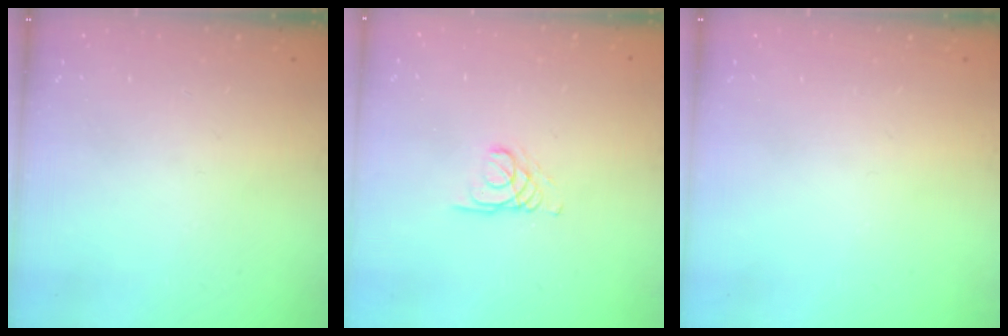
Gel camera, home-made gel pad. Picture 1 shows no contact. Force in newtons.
{"total": 1.7, "press": 1.7, "slide": 0.2}
{"total": 0.0}